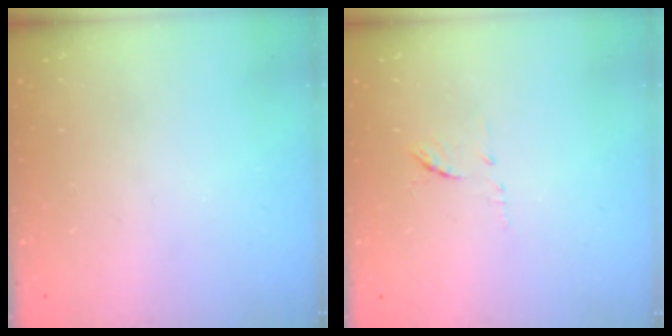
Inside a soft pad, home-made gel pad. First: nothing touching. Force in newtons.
{"total": 6.4, "press": 6.3, "slide": 0.8}